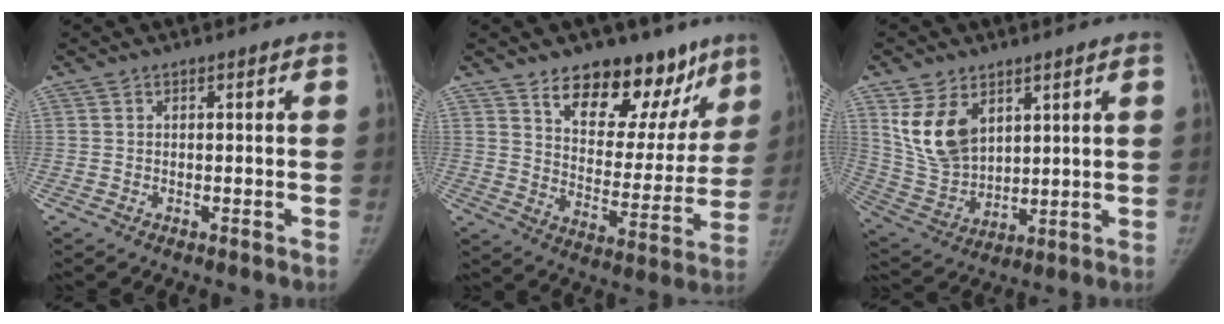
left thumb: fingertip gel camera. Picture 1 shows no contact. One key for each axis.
{"total": 19.8, "fx": 13.4, "fy": 10.4, "fz": 10.1, "tx": -0.073, "ty": -0.076, "tz": 0.197}
{"total": 12.7, "fx": 5.6, "fy": 8.2, "fz": 7.9, "tx": -0.126, "ty": -0.026, "tz": 0.132}